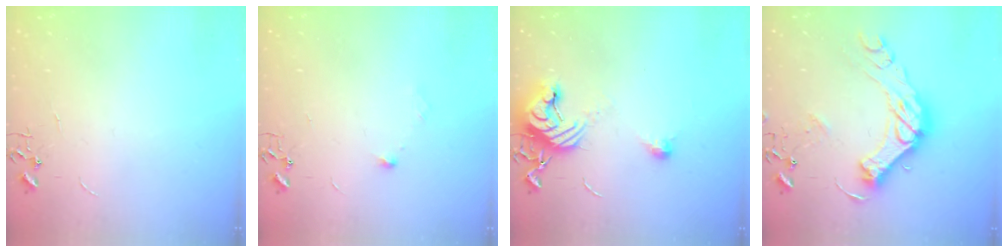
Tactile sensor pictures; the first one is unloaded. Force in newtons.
{"total": 4.5, "press": 4.4, "slide": 0.9}
{"total": 11.4, "press": 11.4, "slide": 0.9}
{"total": 18.8, "press": 18.7, "slide": 1.8}